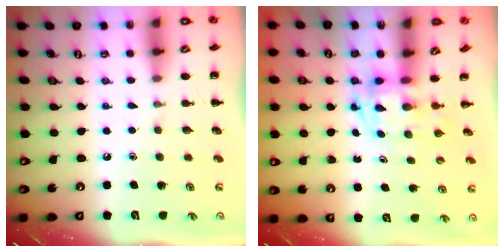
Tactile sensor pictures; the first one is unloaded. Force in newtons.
{"total": 2.8, "press": 2.7, "slide": 0.7}